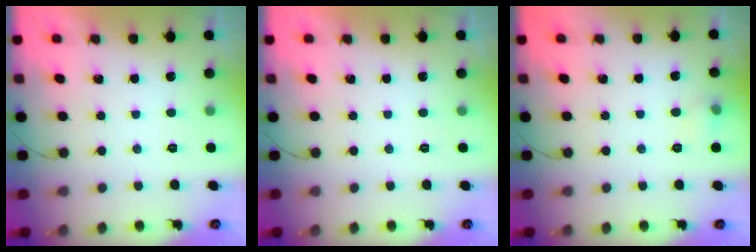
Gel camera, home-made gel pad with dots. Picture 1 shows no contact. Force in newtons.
{"total": 0.0}
{"total": 5.5, "press": 5.2, "slide": 1.6}